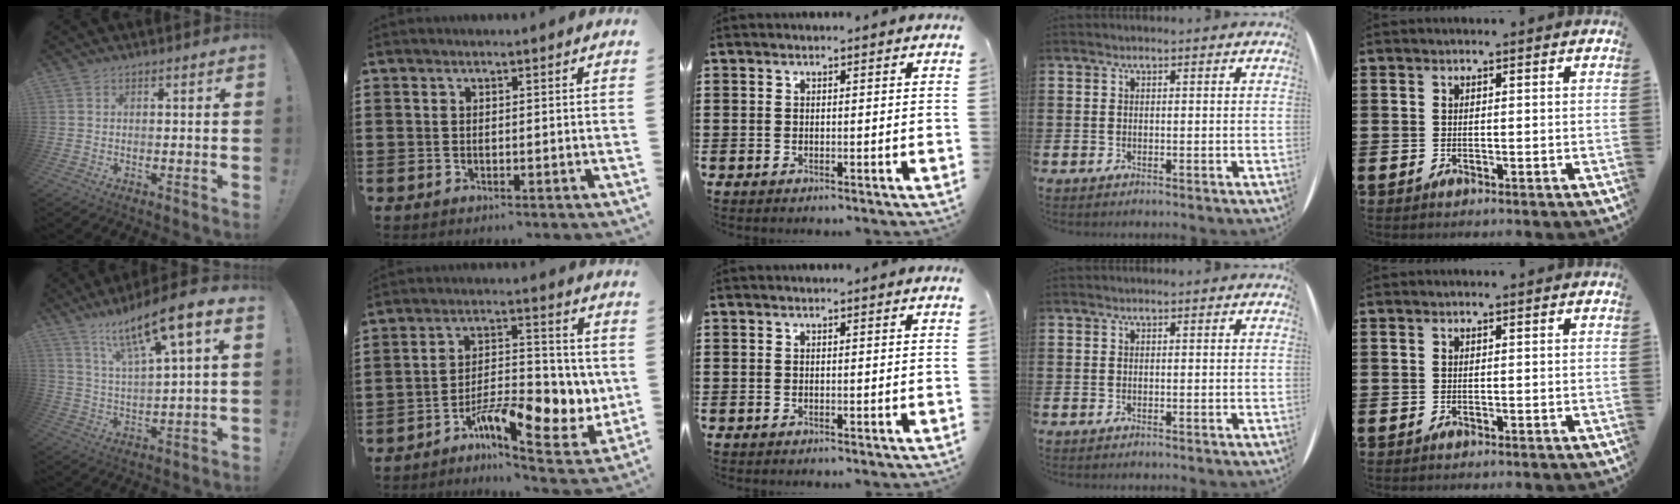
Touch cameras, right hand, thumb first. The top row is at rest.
{"thumb": {"total": 13.3, "force": [8.2, 2.3, 10.3], "torque": [-0.171, -0.046, 0.128]}, "index": {"total": 10.9, "force": [-4.3, 4.7, 8.9], "torque": [-0.115, 0.012, -0.068]}}